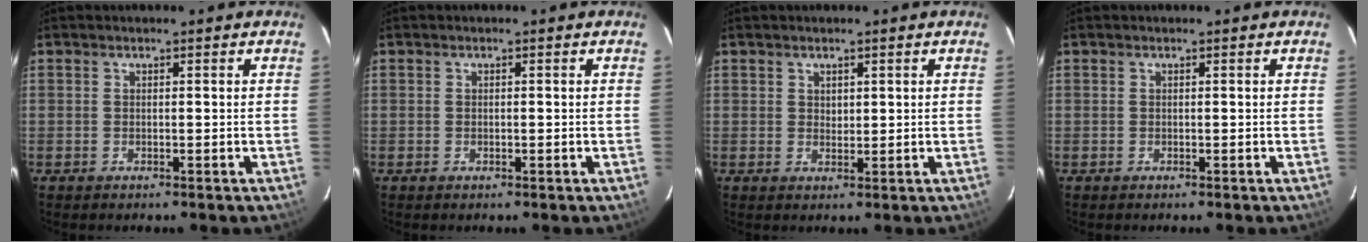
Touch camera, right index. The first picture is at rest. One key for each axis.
{"total": 0.0}
{"total": 1.5, "fx": 0.8, "fy": 1.1, "fz": 0.5, "tx": -0.006, "ty": 0.003, "tz": 0.015}
{"total": 0.0}